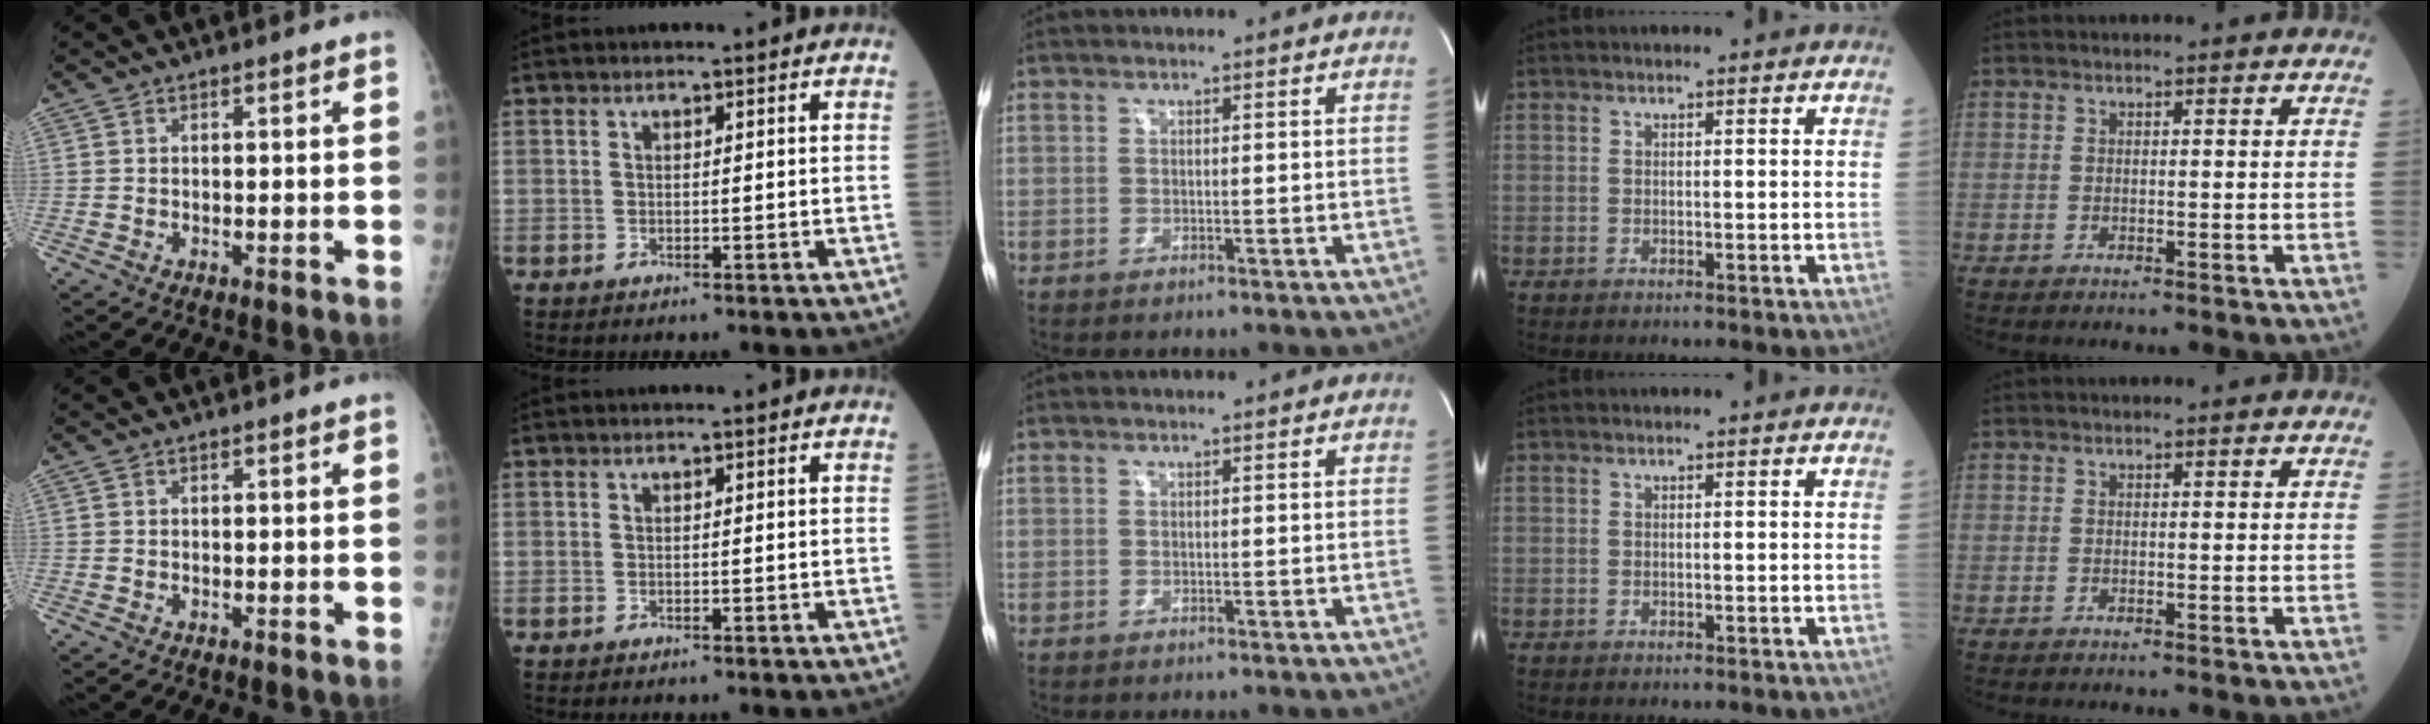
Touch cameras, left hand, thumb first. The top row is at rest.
{}